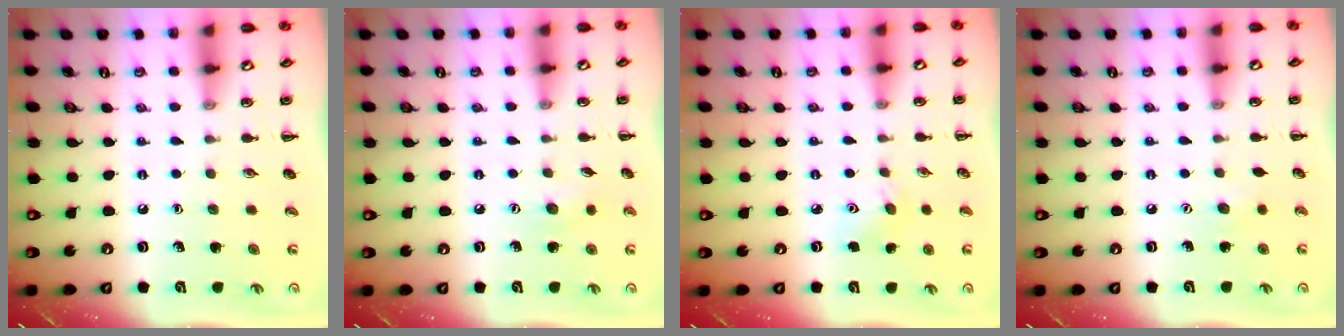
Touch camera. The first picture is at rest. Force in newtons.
{"total": 5.4, "press": 5.2, "slide": 1.3}
{"total": 5.8, "press": 5.6, "slide": 1.5}
{"total": 3.5, "press": 3.4, "slide": 0.9}